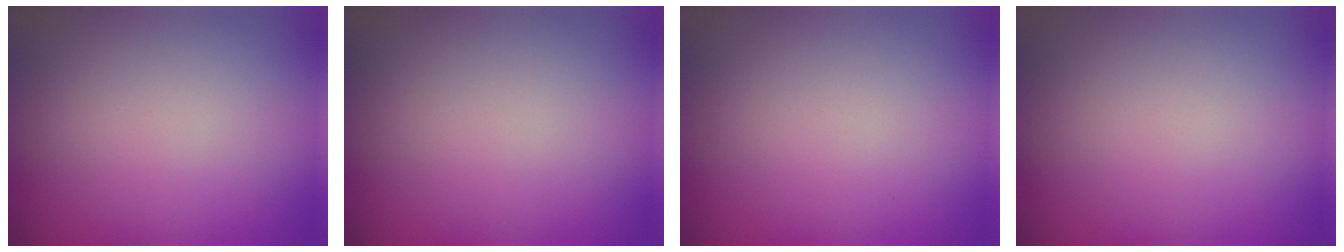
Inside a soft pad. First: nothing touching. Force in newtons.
{"total": 0.0}
{"total": 0.0}
{"total": 0.0}